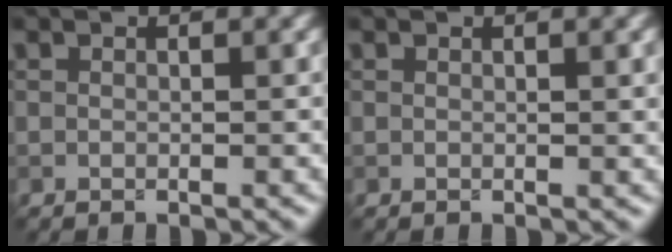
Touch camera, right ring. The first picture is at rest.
{"total": 1.7, "force": [0.6, 0.5, 1.4], "torque": [-0.011, 0.005, 0.007]}